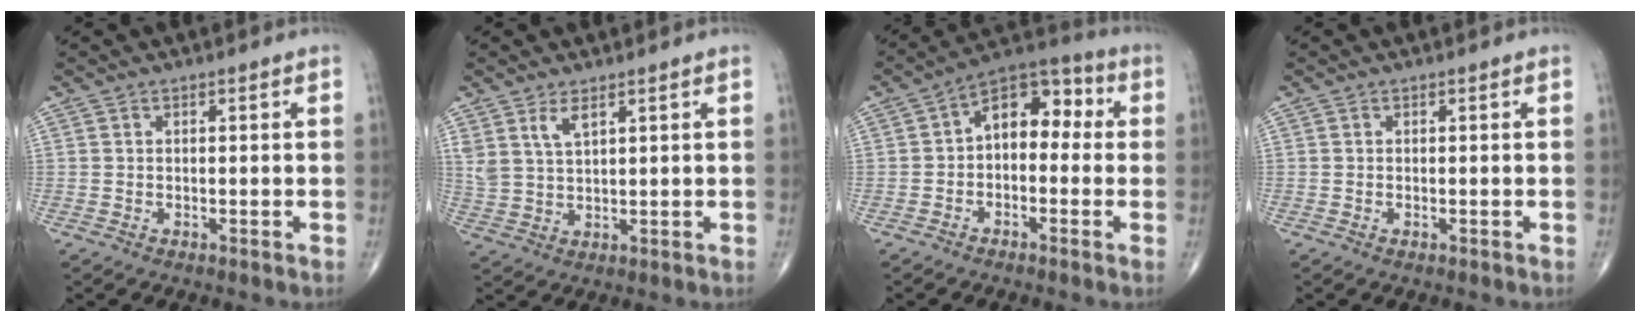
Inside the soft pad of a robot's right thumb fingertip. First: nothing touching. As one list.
[{"total": 4.6, "force": [2.8, 1.9, 3.1], "torque": [-0.063, -0.014, 0.061]}, {"total": 9.5, "force": [-0.2, 6.3, 7.1], "torque": [-0.071, 0.043, -0.025]}, {"total": 0.0}]